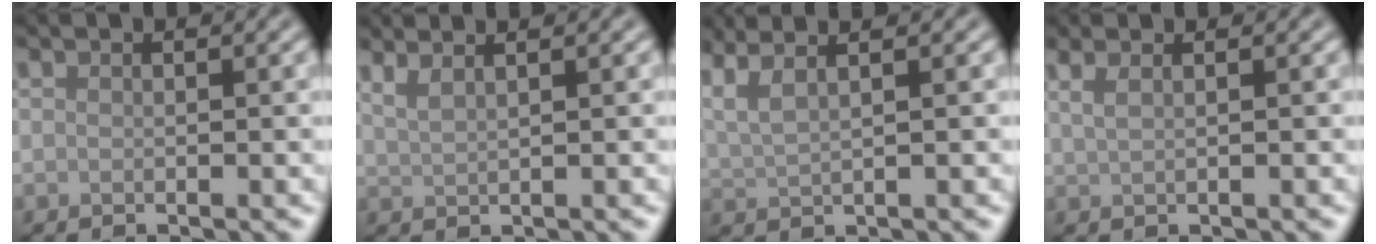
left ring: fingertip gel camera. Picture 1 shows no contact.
{"total": 3.2, "force": [2.3, 1.2, 1.8], "torque": [-0.014, 0.013, 0.016]}
{"total": 4.4, "force": [2.9, 1.5, 2.9], "torque": [-0.051, 0.031, 0.029]}
{"total": 2.7, "force": [1.5, 1.3, 1.8], "torque": [-0.020, 0.006, 0.001]}